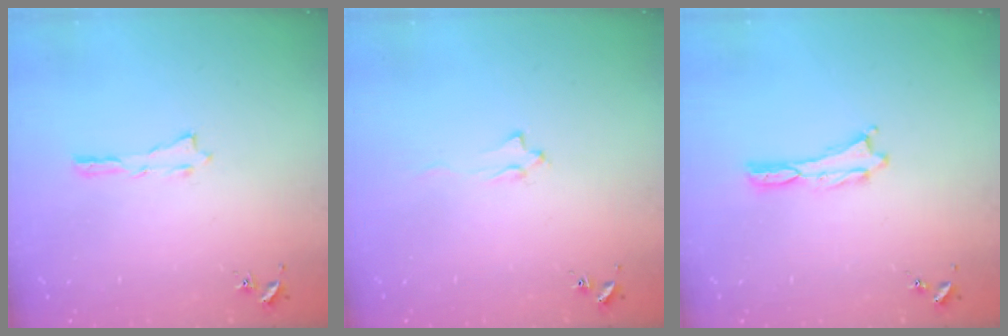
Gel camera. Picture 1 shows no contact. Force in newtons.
{"total": 1.6, "press": 1.5, "slide": 0.2}
{"total": 0.0}